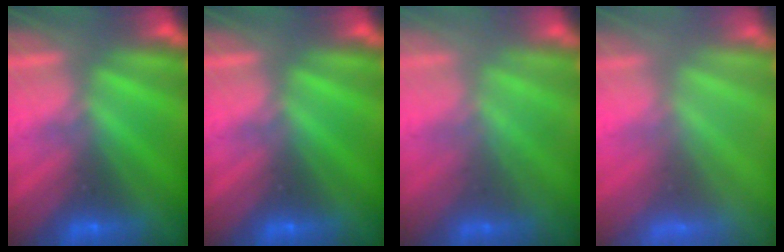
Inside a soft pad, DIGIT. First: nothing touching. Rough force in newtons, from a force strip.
{"total": 0.0}
{"total": 2.1}
{"total": 7.5}